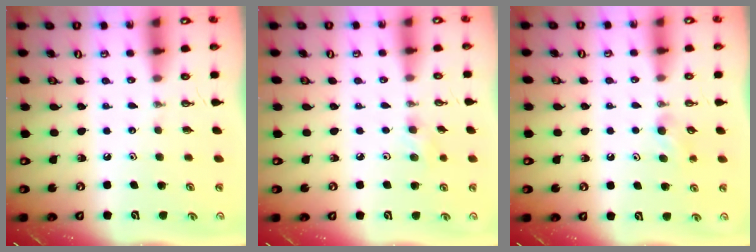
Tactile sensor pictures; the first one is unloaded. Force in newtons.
{"total": 6.2, "press": 4.8, "slide": 3.9}
{"total": 3.6, "press": 3.4, "slide": 1.2}